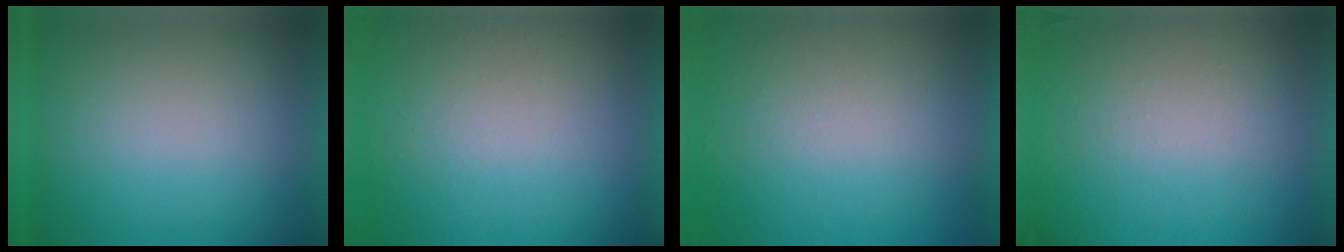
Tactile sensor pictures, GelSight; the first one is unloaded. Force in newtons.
{"total": 9.5}
{"total": 8.4}
{"total": 7.3}